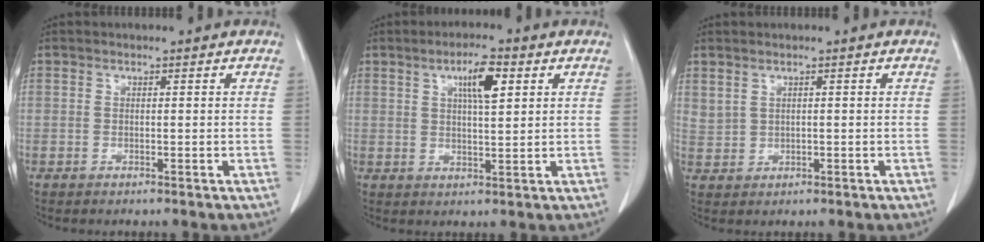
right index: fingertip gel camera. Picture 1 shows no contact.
{"total": 5.9, "force": [2.4, 1.2, 5.2], "torque": [-0.091, 0.003, 0.040]}
{"total": 1.7, "force": [1.2, 0.9, 0.7], "torque": [-0.016, -0.001, 0.032]}